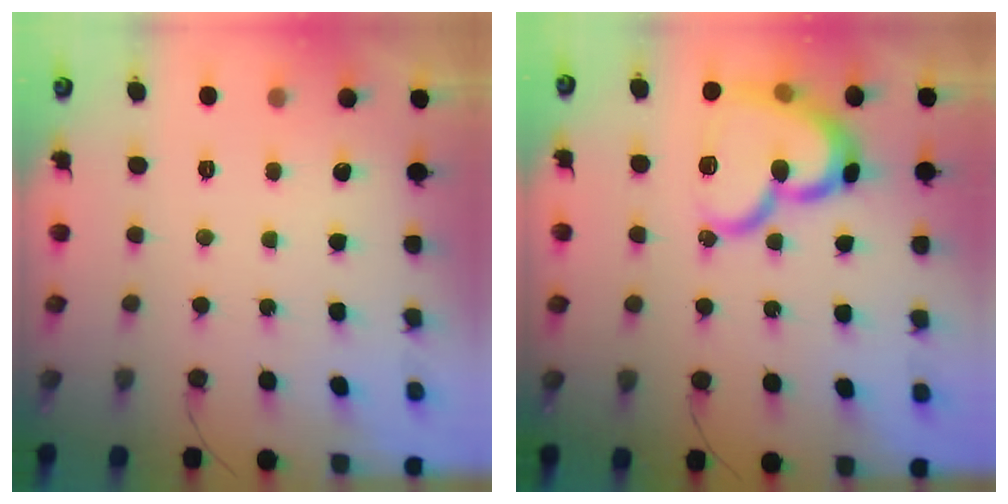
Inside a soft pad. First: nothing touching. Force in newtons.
{"total": 19.9, "press": 19.8, "slide": 2.2}